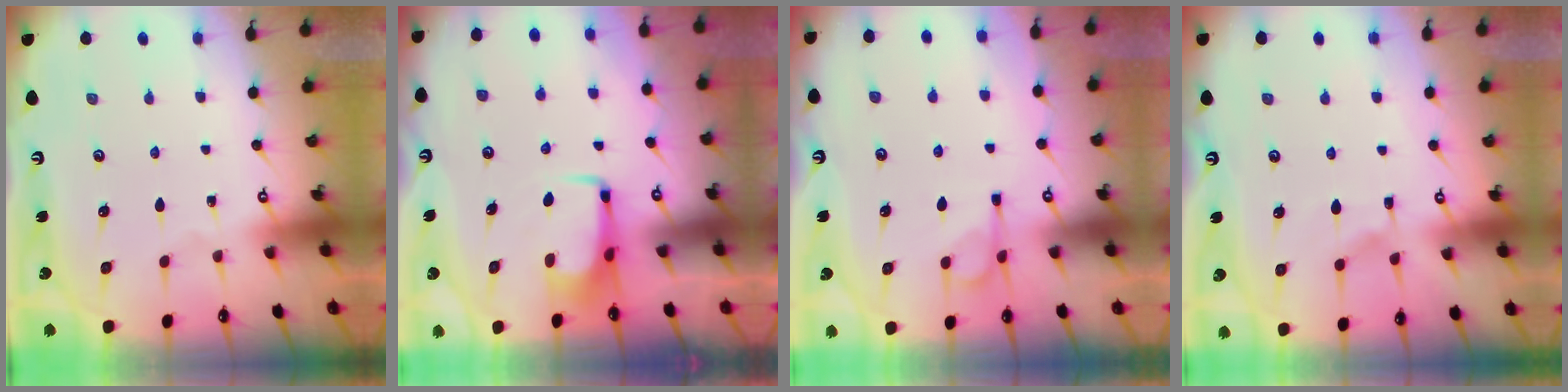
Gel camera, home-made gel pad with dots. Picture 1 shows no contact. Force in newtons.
{"total": 3.9, "press": 3.9, "slide": 0.3}
{"total": 4.1, "press": 4.0, "slide": 1.0}
{"total": 5.7, "press": 5.6, "slide": 0.7}